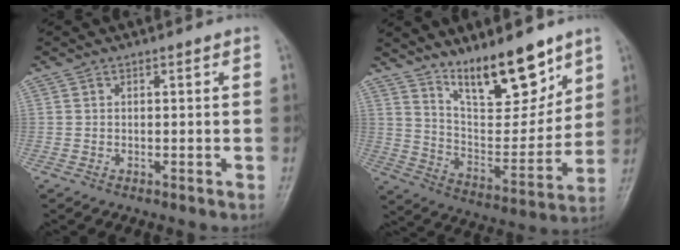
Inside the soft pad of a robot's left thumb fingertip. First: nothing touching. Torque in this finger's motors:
{"motor_torque": [0.67, 0.36, 1.13, -1.64, 0.18]}